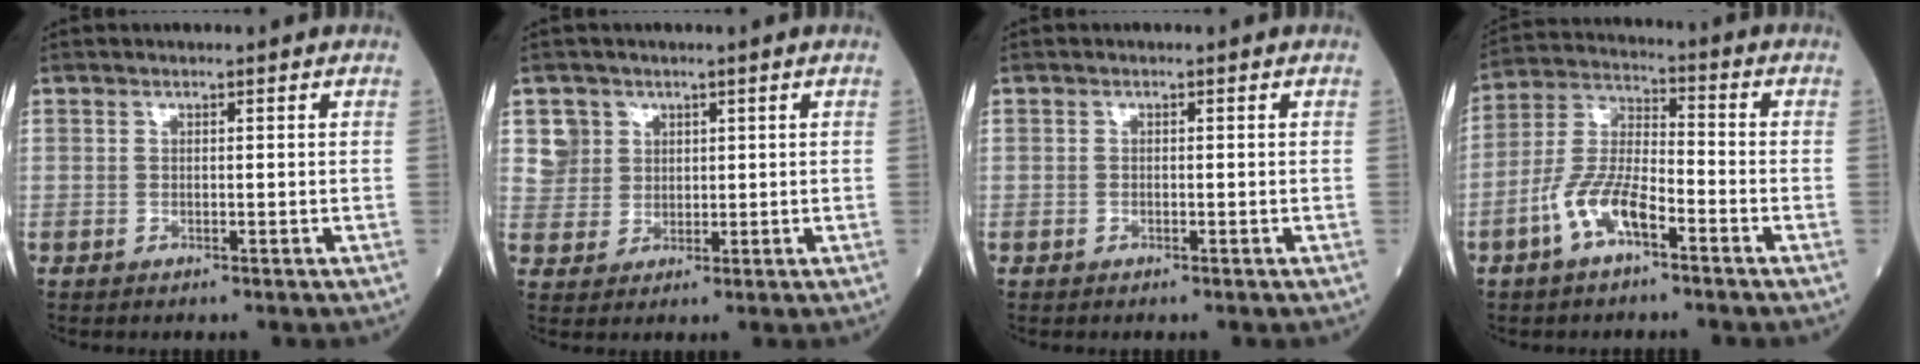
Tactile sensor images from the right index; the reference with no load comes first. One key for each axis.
{"total": 4.3, "fx": 1.9, "fy": 3.8, "fz": -0.2, "tx": 0.009, "ty": 0.009, "tz": 0.041}
{"total": 0.0}
{"total": 9.0, "fx": -4.6, "fy": 2.9, "fz": 7.2, "tx": -0.158, "ty": 0.009, "tz": -0.092}